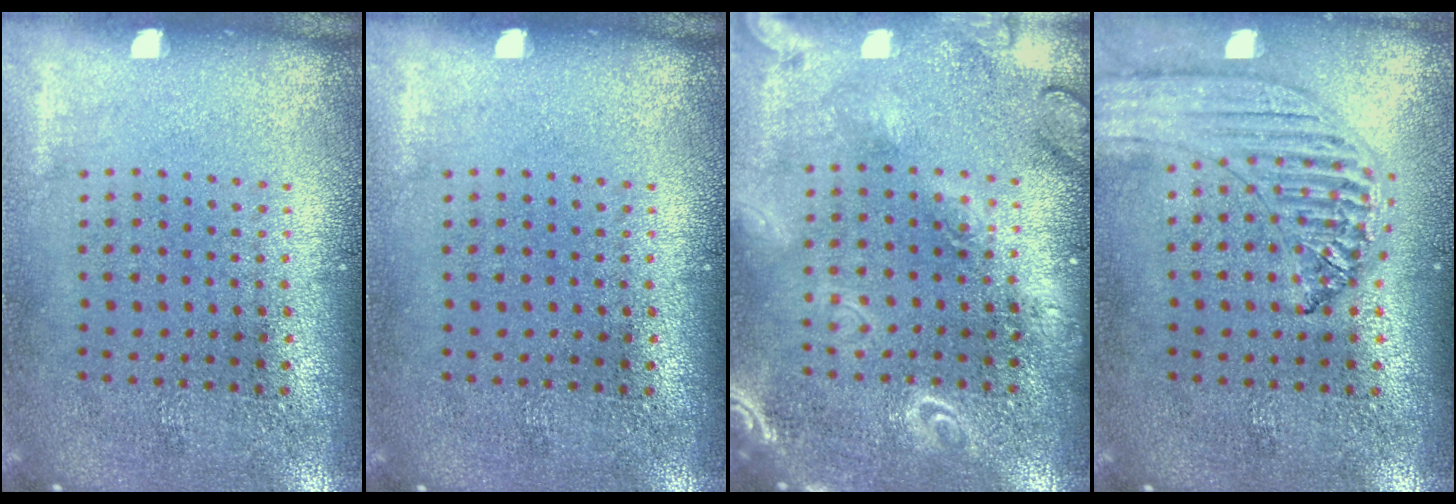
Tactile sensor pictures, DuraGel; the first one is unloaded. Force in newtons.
{"total": 0.0}
{"total": 2.1, "press": 2.1, "slide": 0.2}
{"total": 1.2, "press": 1.2, "slide": 0.2}